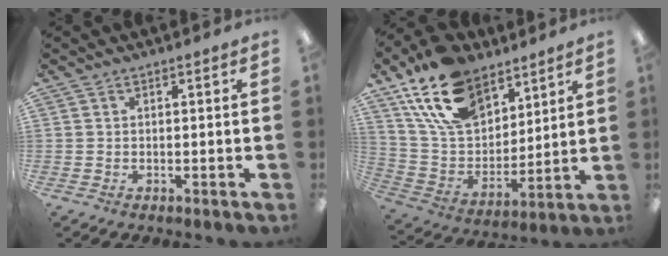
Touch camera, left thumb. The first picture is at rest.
{"total": 19.4, "force": [12.7, 11.3, 9.3], "torque": [-0.184, -0.056, 0.238]}